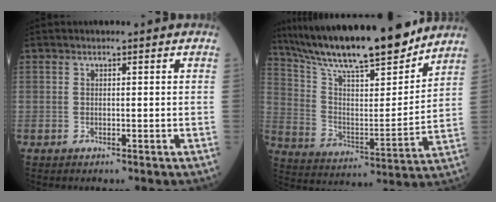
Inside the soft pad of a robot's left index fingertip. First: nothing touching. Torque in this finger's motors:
{"motor_torque": [0.43, -0.71, 0.74, 0.21]}